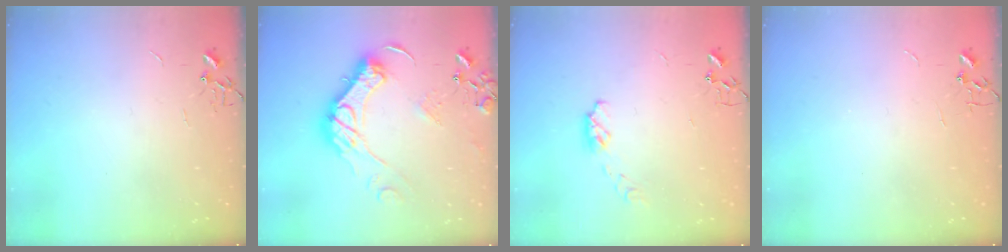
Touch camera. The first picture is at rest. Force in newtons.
{"total": 17.8, "press": 17.8, "slide": 1.3}
{"total": 5.0, "press": 4.9, "slide": 0.7}
{"total": 0.0}